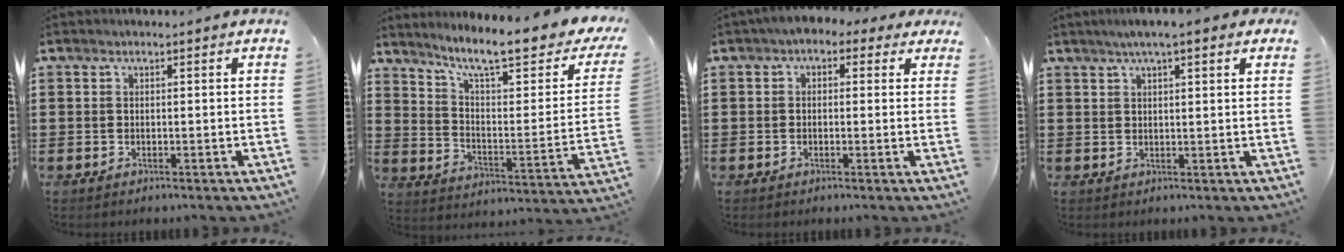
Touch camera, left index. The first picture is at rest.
{"total": 10.5, "force": [8.4, 0.8, 6.2], "torque": [-0.129, -0.064, 0.135]}
{"total": 2.1, "force": [0.2, 1.6, 1.4], "torque": [-0.031, 0.012, 0.001]}
{"total": 3.8, "force": [2.4, 0.5, 2.9], "torque": [-0.062, 0.008, 0.042]}